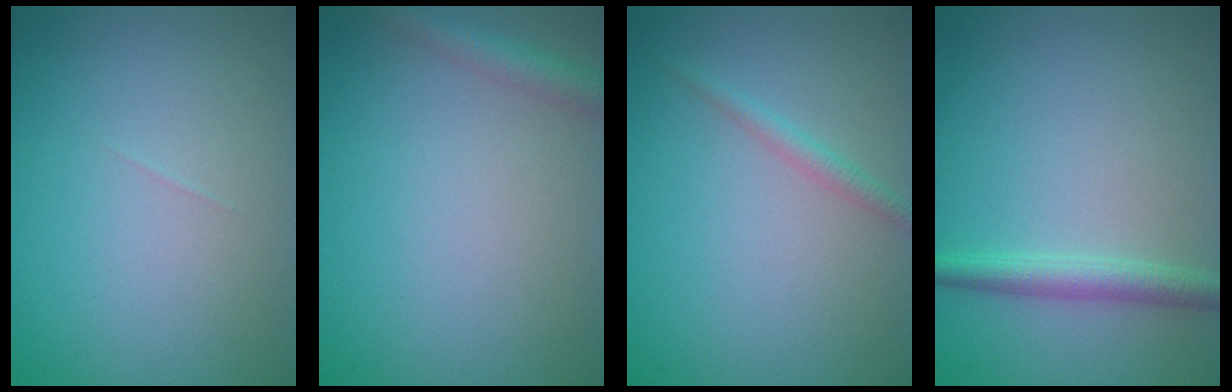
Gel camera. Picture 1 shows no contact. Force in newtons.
{"total": 2.3, "press": 2.3, "slide": 0.1}
{"total": 1.2, "press": 1.2, "slide": 0.0}
{"total": 2.3, "press": 2.3, "slide": 0.1}